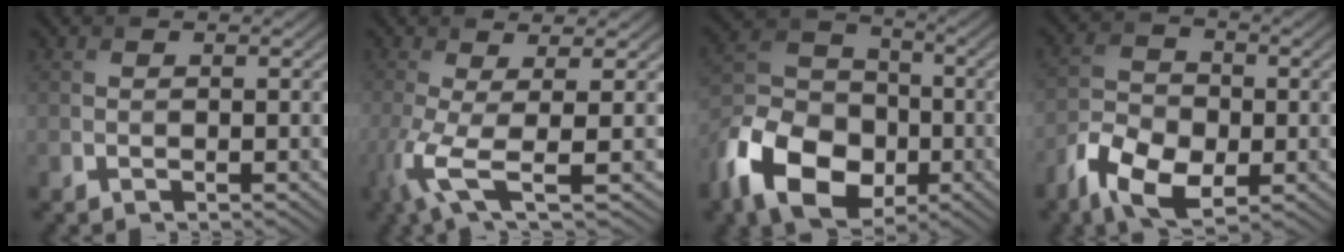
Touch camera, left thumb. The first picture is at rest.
{"total": 5.9, "force": [-1.6, 1.1, 5.6], "torque": [-0.120, -0.009, -0.041]}
{"total": 13.8, "force": [-6.5, 9.1, 8.0], "torque": [-0.189, -0.022, -0.146]}
{"total": 8.5, "force": [-4.4, 4.9, 5.4], "torque": [-0.117, -0.012, -0.090]}